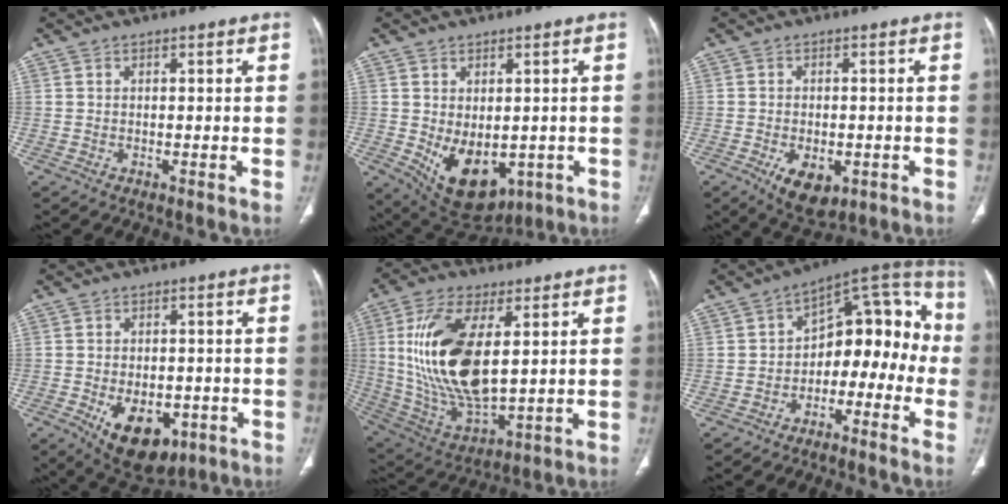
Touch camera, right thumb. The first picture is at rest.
{"total": 12.3, "force": [-2.6, 7.9, 9.0], "torque": [-0.119, -0.008, -0.009]}
{"total": 7.7, "force": [-3.0, 4.4, 5.5], "torque": [-0.080, 0.001, -0.035]}
{"total": 12.1, "force": [-4.8, 7.3, 8.5], "torque": [-0.104, 0.006, -0.053]}
{"total": 20.5, "force": [3.6, 9.4, 17.9], "torque": [-0.358, -0.022, 0.079]}
{"total": 15.4, "force": [-4.2, 9.9, 11.1], "torque": [-0.101, 0.090, -0.067]}